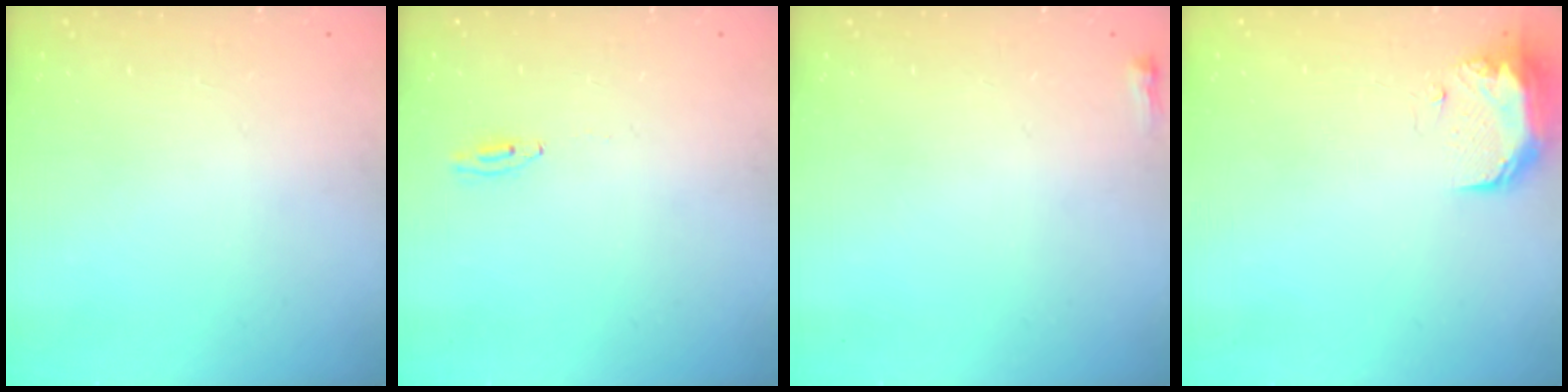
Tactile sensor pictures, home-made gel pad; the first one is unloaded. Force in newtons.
{"total": 2.0, "press": 2.0, "slide": 0.2}
{"total": 2.2, "press": 2.2, "slide": 0.6}
{"total": 8.8, "press": 8.7, "slide": 1.2}